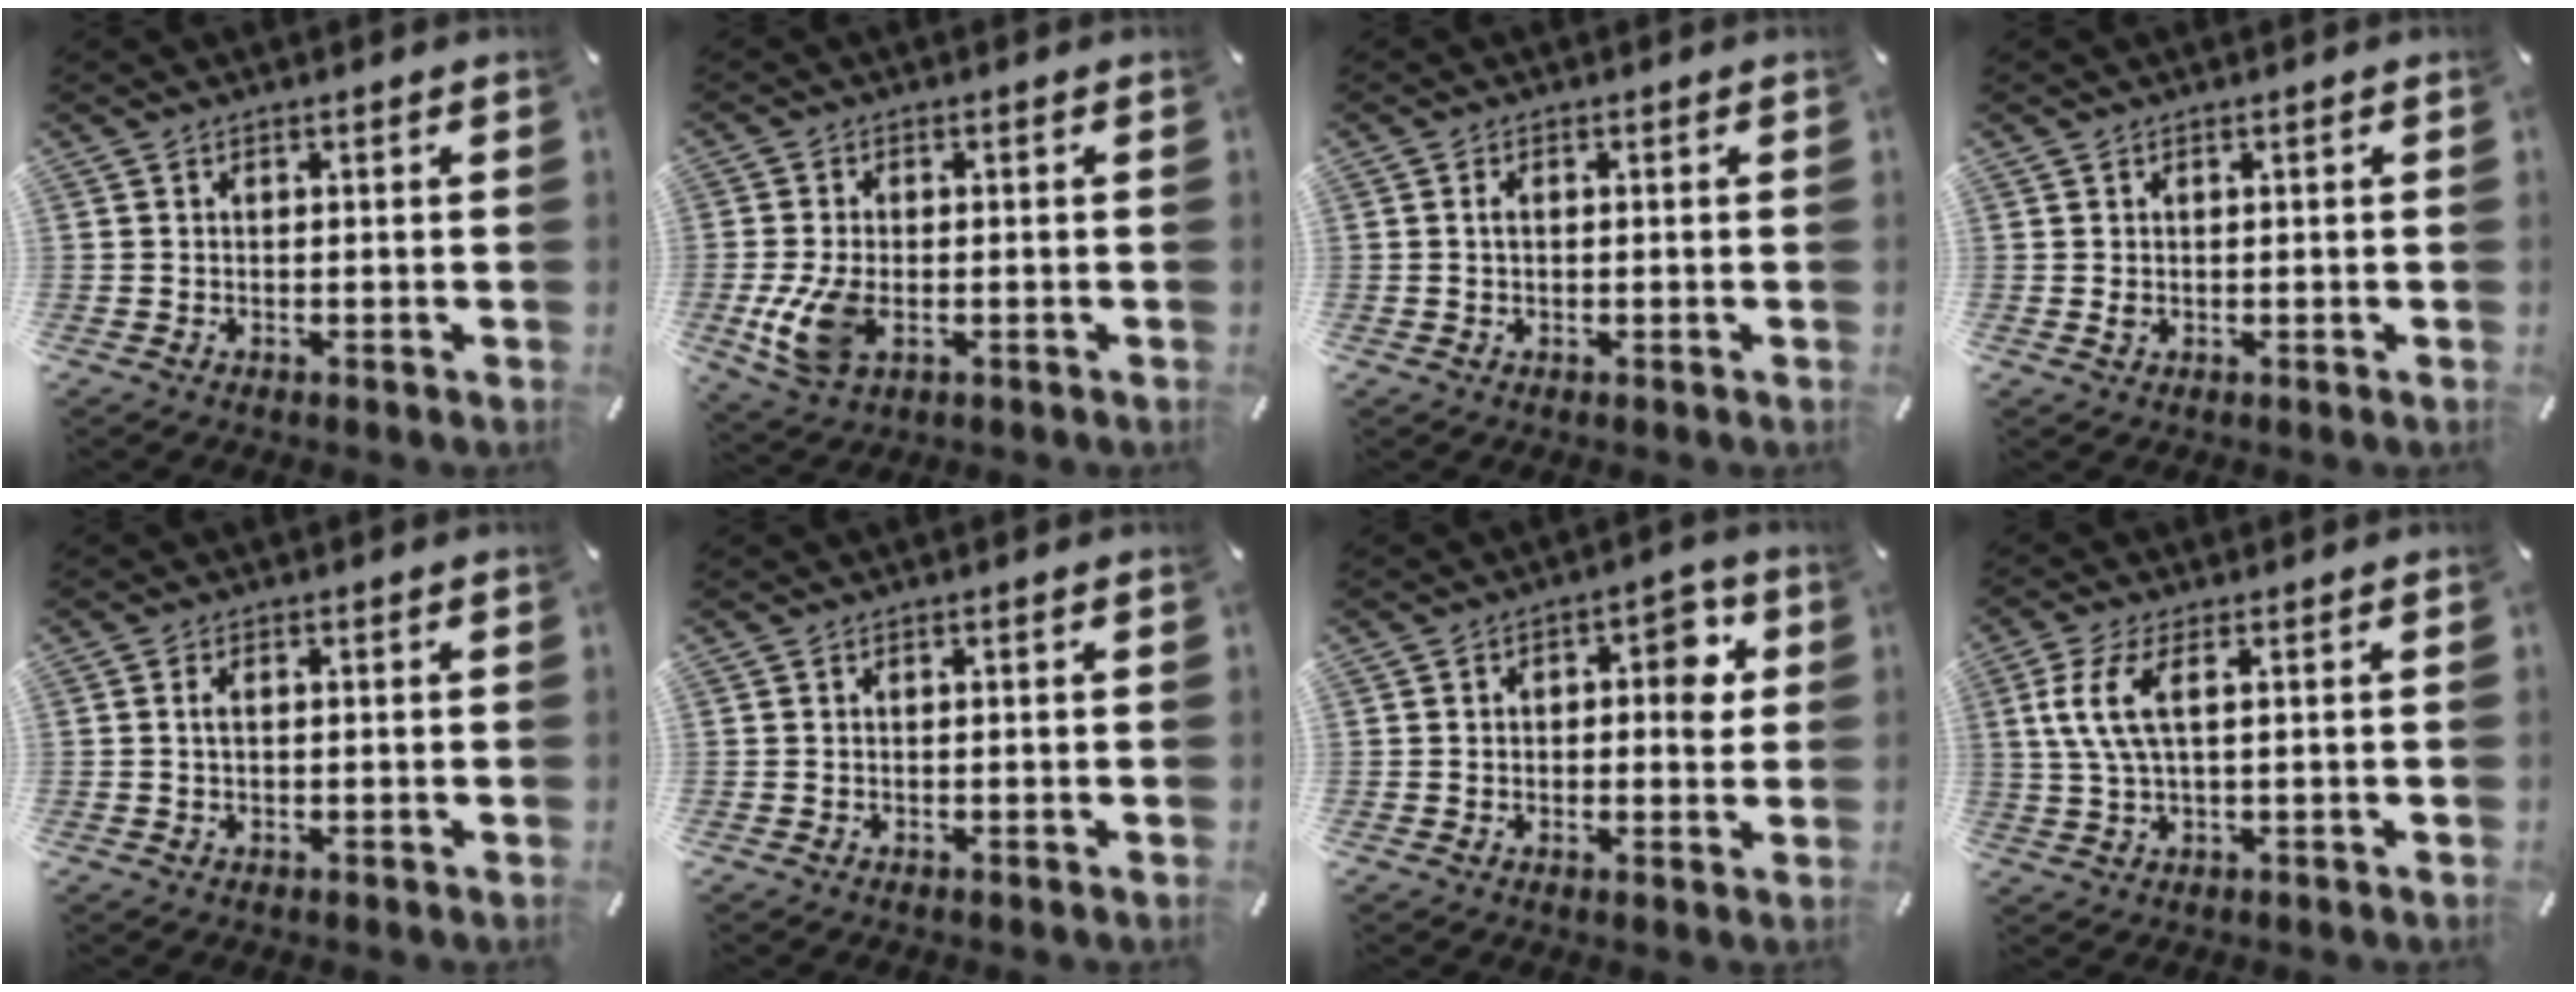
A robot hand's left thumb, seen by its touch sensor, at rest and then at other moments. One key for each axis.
{"total": 8.9, "fx": -1.9, "fy": 5.2, "fz": 6.9, "tx": -0.163, "ty": -0.008, "tz": -0.031}
{"total": 1.3, "fx": 0.2, "fy": 0.6, "fz": 1.1, "tx": -0.025, "ty": 0.002, "tz": 0.002}
{"total": 0.8, "fx": 0.1, "fy": 0.6, "fz": 0.6, "tx": -0.006, "ty": -0.002, "tz": 0.000}
{"total": 1.6, "fx": 0.2, "fy": 0.7, "fz": 1.4, "tx": -0.029, "ty": 0.003, "tz": 0.002}
{"total": 0.0}
{"total": 7.9, "fx": 1.5, "fy": 4.5, "fz": 6.3, "tx": -0.067, "ty": -0.005, "tz": 0.013}
{"total": 7.5, "fx": 1.8, "fy": 2.4, "fz": 6.9, "tx": -0.156, "ty": -0.007, "tz": 0.027}